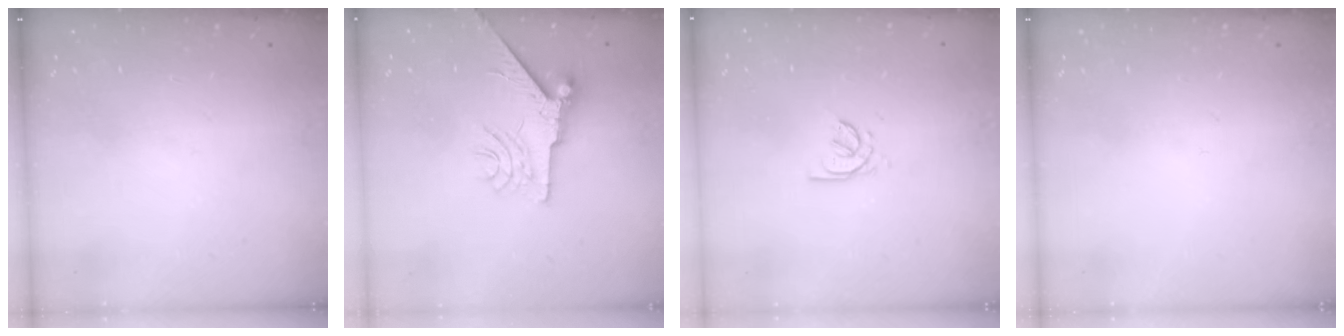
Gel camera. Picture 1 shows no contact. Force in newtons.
{"total": 11.5, "press": 11.4, "slide": 1.2}
{"total": 2.4, "press": 2.4, "slide": 0.6}
{"total": 0.0}